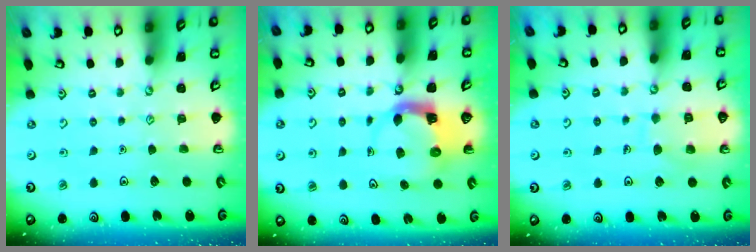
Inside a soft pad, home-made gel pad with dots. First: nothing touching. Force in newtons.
{"total": 4.0, "press": 4.0, "slide": 0.5}
{"total": 7.5, "press": 7.5, "slide": 0.7}